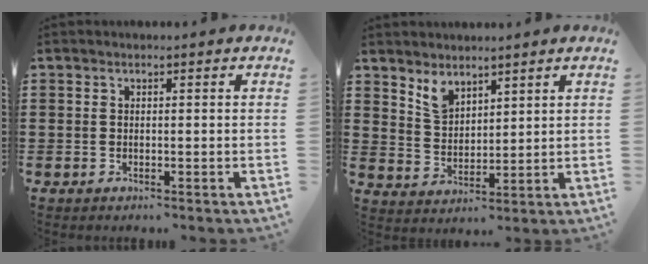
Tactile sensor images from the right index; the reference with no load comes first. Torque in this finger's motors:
{"motor_torque": [-0.27, 0.64, 0.06, 0.03]}